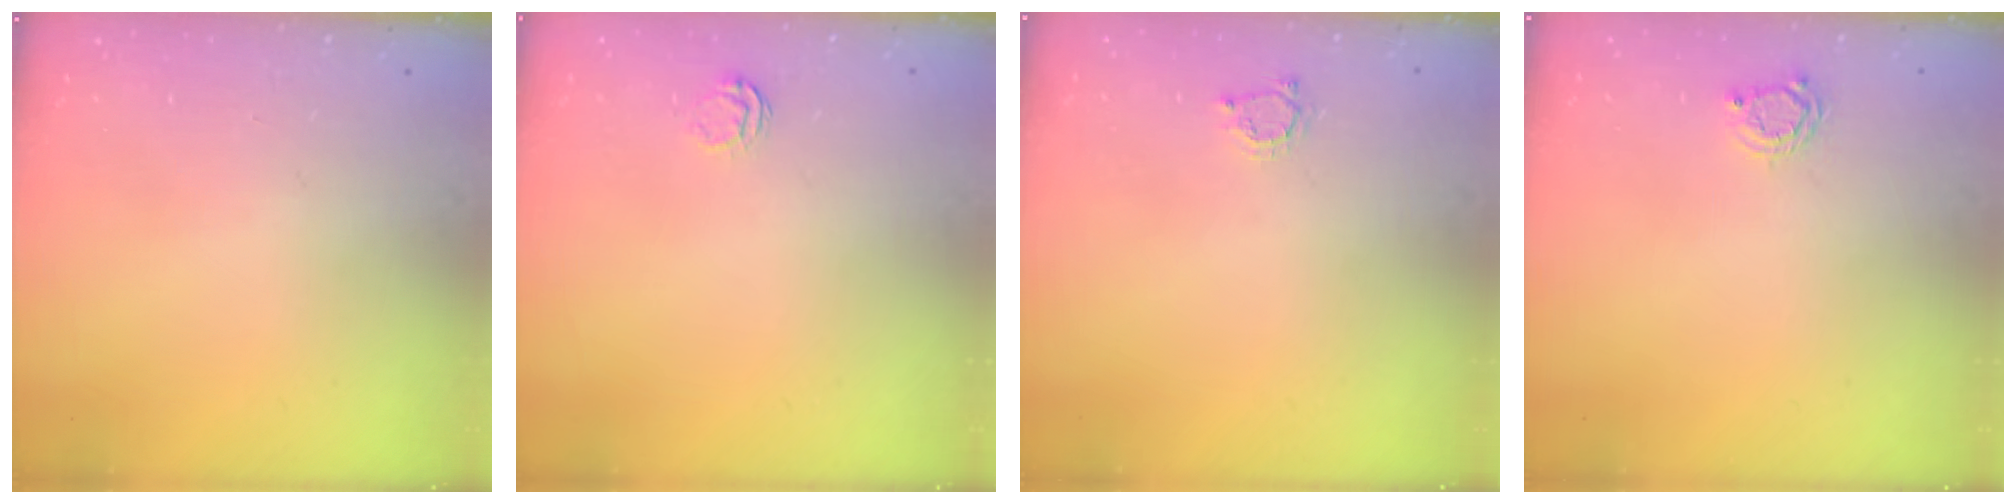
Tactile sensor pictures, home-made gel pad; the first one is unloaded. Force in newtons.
{"total": 3.1, "press": 3.1, "slide": 0.3}
{"total": 3.3, "press": 3.2, "slide": 0.5}
{"total": 4.2, "press": 4.2, "slide": 0.6}